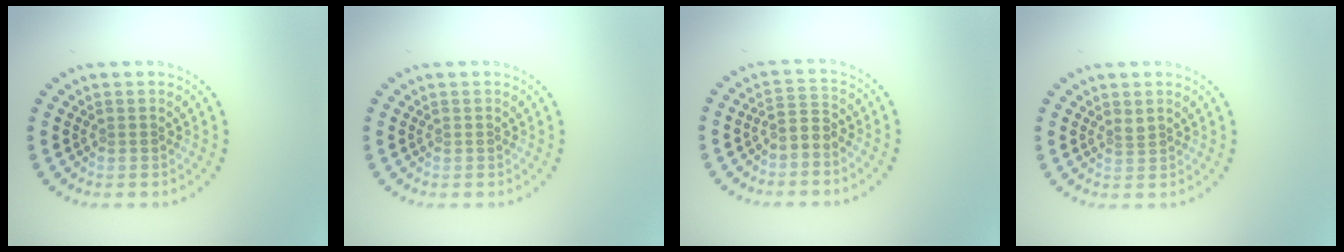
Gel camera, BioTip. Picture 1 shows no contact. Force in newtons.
{"total": 0.0}
{"total": 2.0, "press": 1.5, "slide": 1.3}
{"total": 0.8, "press": 0.4, "slide": 0.6}